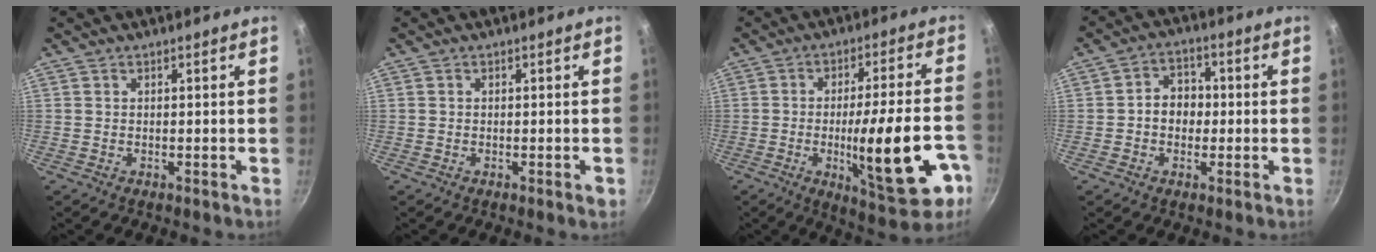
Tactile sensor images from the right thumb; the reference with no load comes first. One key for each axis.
{"total": 1.1, "fx": -0.5, "fy": 0.3, "fz": 1.0, "tx": -0.014, "ty": 0.002, "tz": -0.009}
{"total": 19.8, "fx": -6.3, "fy": 5.3, "fz": 18.0, "tx": -0.239, "ty": 0.020, "tz": -0.079}
{"total": 6.0, "fx": -0.5, "fy": 4.9, "fz": 3.4, "tx": -0.020, "ty": 0.016, "tz": -0.014}